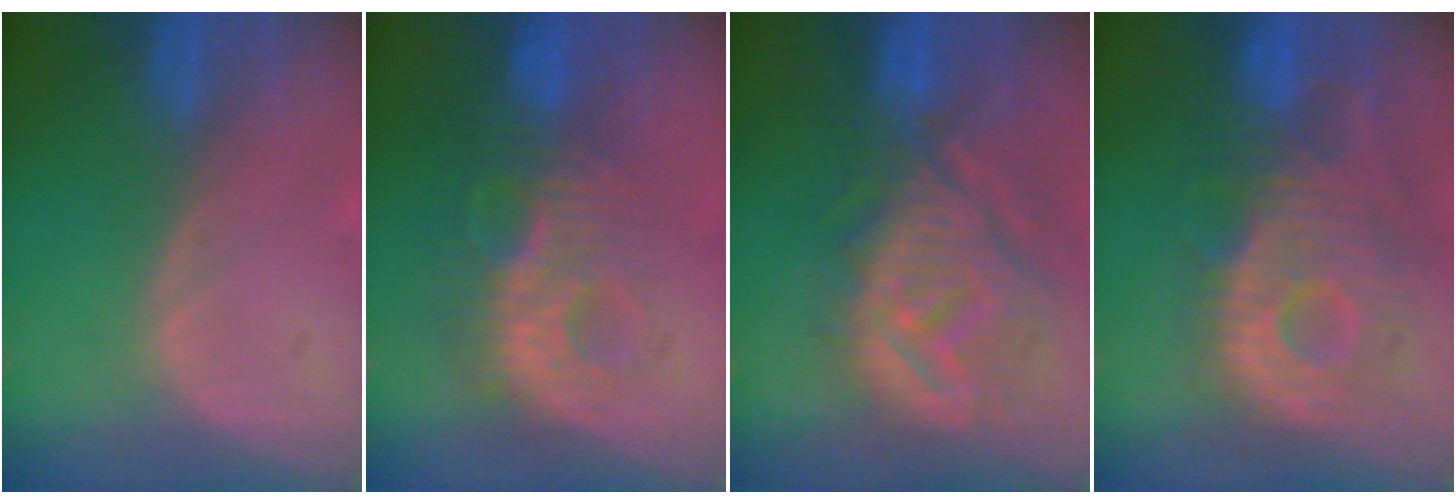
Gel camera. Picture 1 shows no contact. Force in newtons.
{"total": 9.2, "press": 8.6, "slide": 3.1}
{"total": 12.6, "press": 11.1, "slide": 5.9}
{"total": 12.3, "press": 10.9, "slide": 5.6}